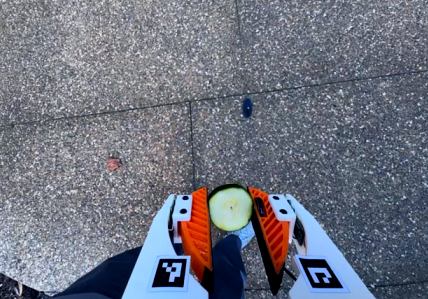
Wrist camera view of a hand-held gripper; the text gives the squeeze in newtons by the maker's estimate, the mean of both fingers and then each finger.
{"total": 9.1, "left": 8.5, "right": 9.7}